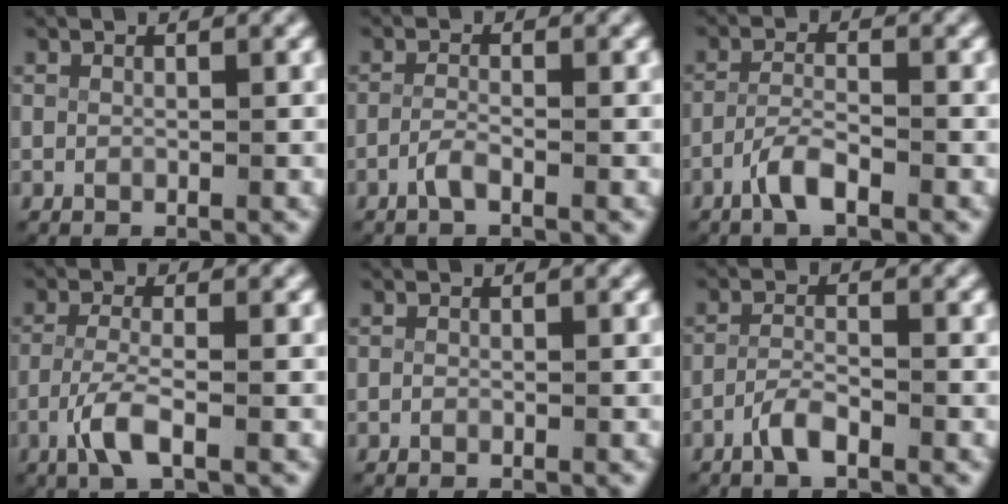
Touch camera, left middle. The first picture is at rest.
{"total": 1.6, "force": [-1.3, 0.0, 0.8], "torque": [-0.028, -0.010, -0.024]}
{"total": 2.8, "force": [-2.1, 0.6, 1.8], "torque": [-0.039, -0.005, -0.038]}
{"total": 3.4, "force": [-1.8, 0.6, 2.8], "torque": [-0.071, -0.014, -0.026]}
{"total": 0.0}
{"total": 2.2, "force": [-1.8, 0.4, 1.2], "torque": [-0.029, -0.005, -0.033]}